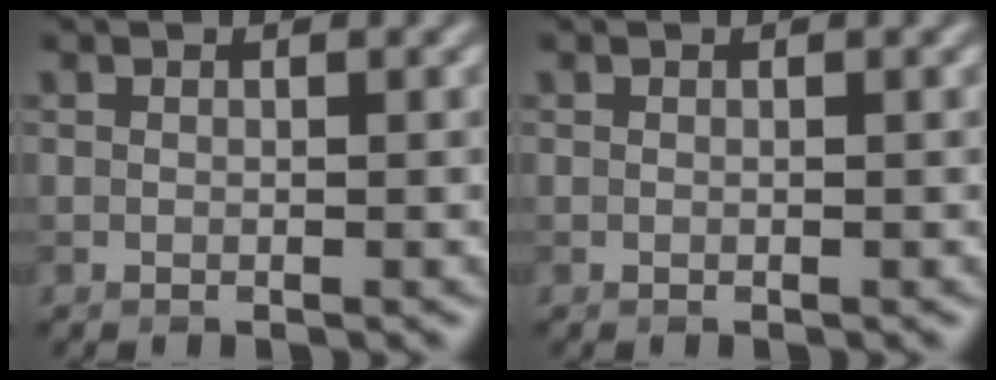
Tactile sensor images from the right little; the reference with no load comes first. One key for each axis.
{"total": 0.0}